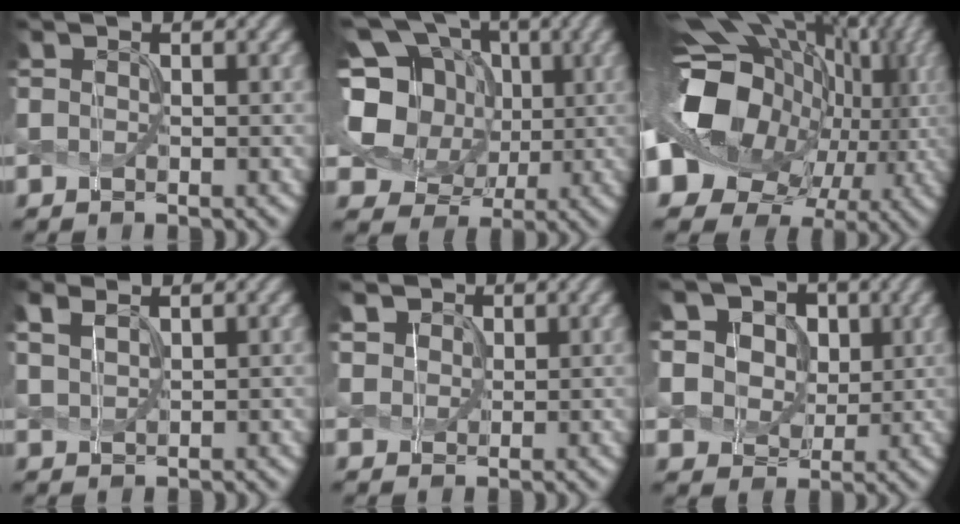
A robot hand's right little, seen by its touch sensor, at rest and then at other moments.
{"total": 10.8, "force": [0.7, 9.1, 5.6], "torque": [-0.131, 0.014, -0.007]}
{"total": 17.7, "force": [-0.2, 13.8, 11.1], "torque": [-0.209, -0.008, 0.002]}
{"total": 1.9, "force": [1.5, 0.7, 0.9], "torque": [-0.022, 0.006, 0.038]}
{"total": 3.8, "force": [2.4, 2.7, 1.2], "torque": [-0.051, 0.006, 0.049]}
{"total": 11.3, "force": [5.2, 8.7, 5.1], "torque": [-0.122, 0.023, 0.089]}